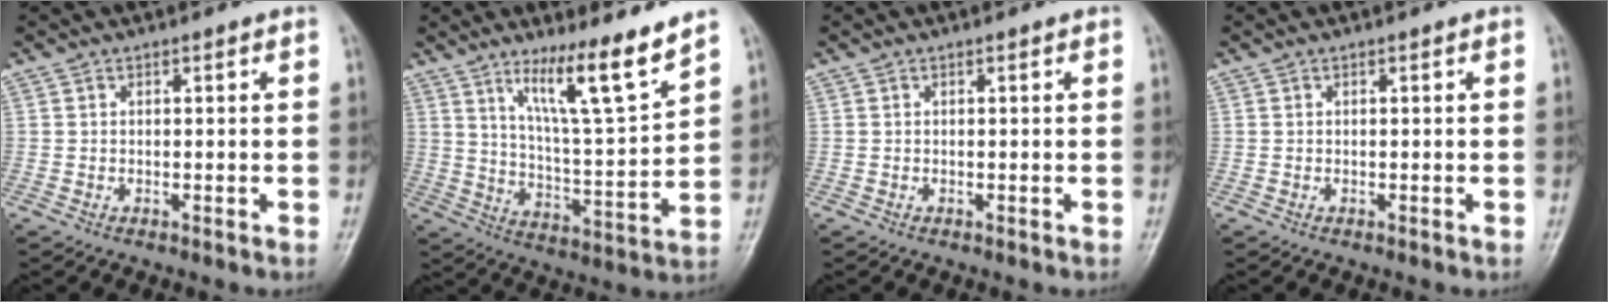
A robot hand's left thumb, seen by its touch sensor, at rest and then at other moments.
{"total": 12.8, "force": [9.1, 0.8, 9.0], "torque": [-0.144, -0.070, 0.160]}
{"total": 0.0}
{"total": 0.0}